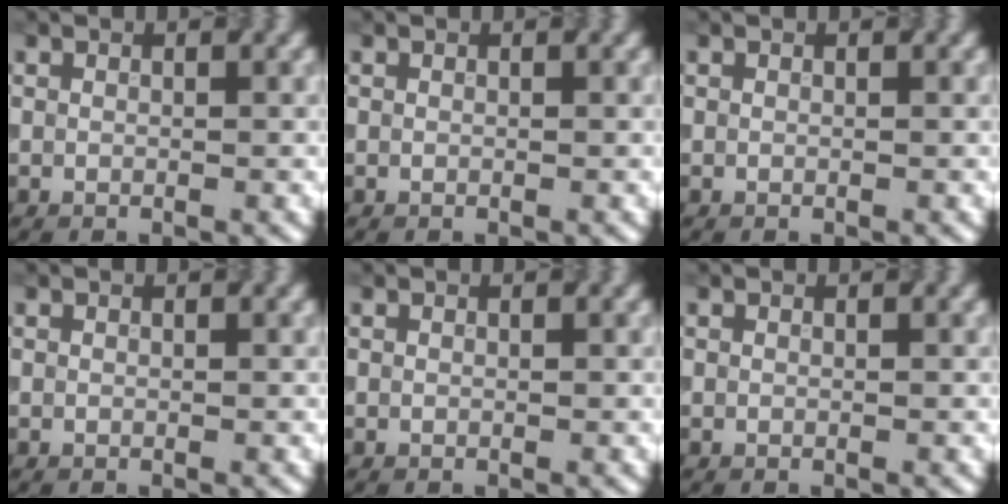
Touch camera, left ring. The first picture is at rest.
{"total": 0.0}
{"total": 0.0}
{"total": 0.0}
{"total": 0.0}
{"total": 0.0}